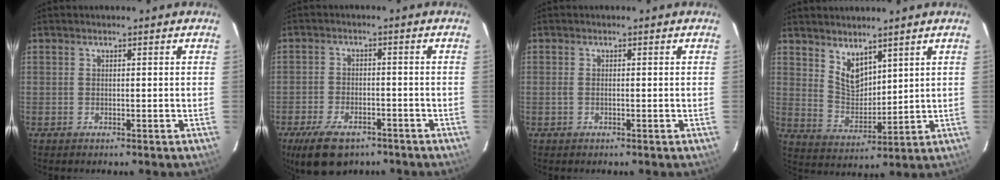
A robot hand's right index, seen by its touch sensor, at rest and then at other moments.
{"total": 10.7, "force": [-7.3, 5.3, 5.7], "torque": [-0.134, -0.012, -0.120]}
{"total": 0.8, "force": [-0.2, 0.3, 0.7], "torque": [-0.017, 0.000, -0.006]}
{"total": 7.0, "force": [5.0, 3.5, 3.5], "torque": [-0.056, -0.004, 0.104]}